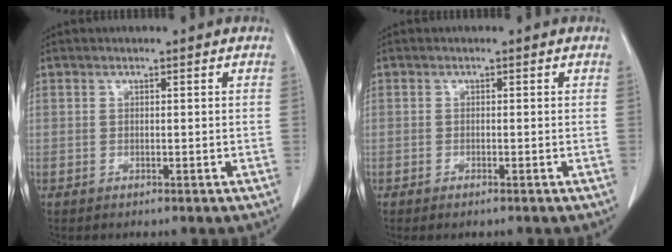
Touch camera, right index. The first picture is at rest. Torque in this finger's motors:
{"motor_torque": [0.05, -0.02, 0.02, 0.01]}